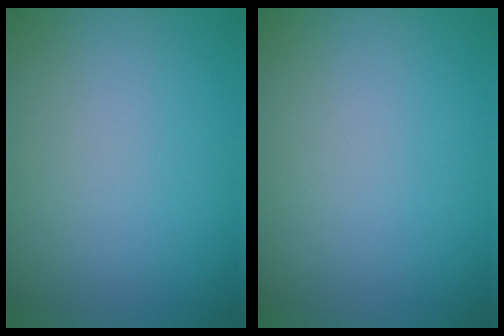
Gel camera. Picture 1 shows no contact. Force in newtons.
{"total": 0.0}